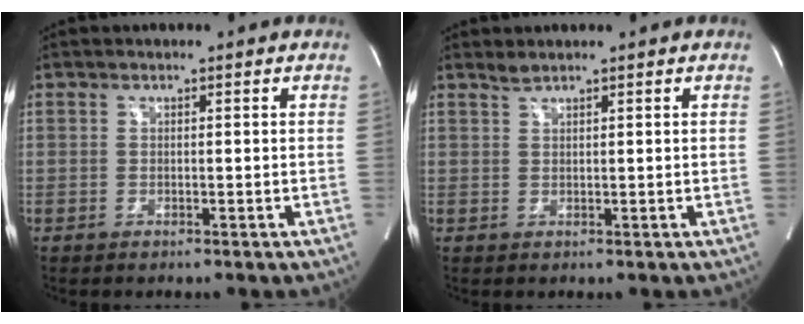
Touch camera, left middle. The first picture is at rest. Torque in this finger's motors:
{"motor_torque": [0.16, 0.15, -0.08, 0.00]}